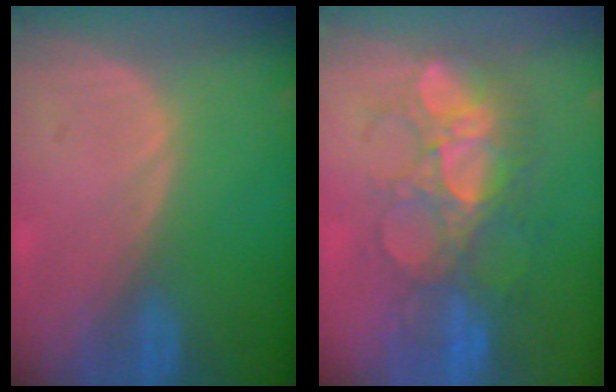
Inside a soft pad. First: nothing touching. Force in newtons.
{"total": 9.1, "press": 8.9, "slide": 2.0}